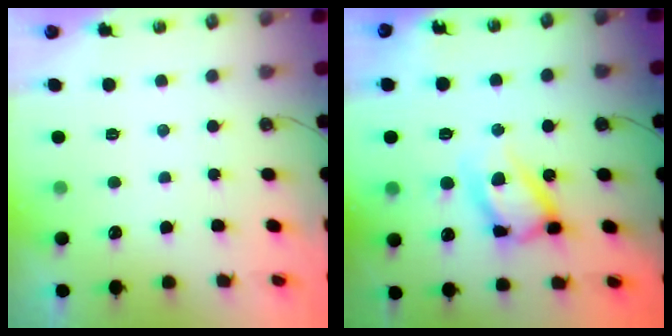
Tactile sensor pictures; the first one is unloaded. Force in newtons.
{"total": 15.6, "press": 15.5, "slide": 1.4}